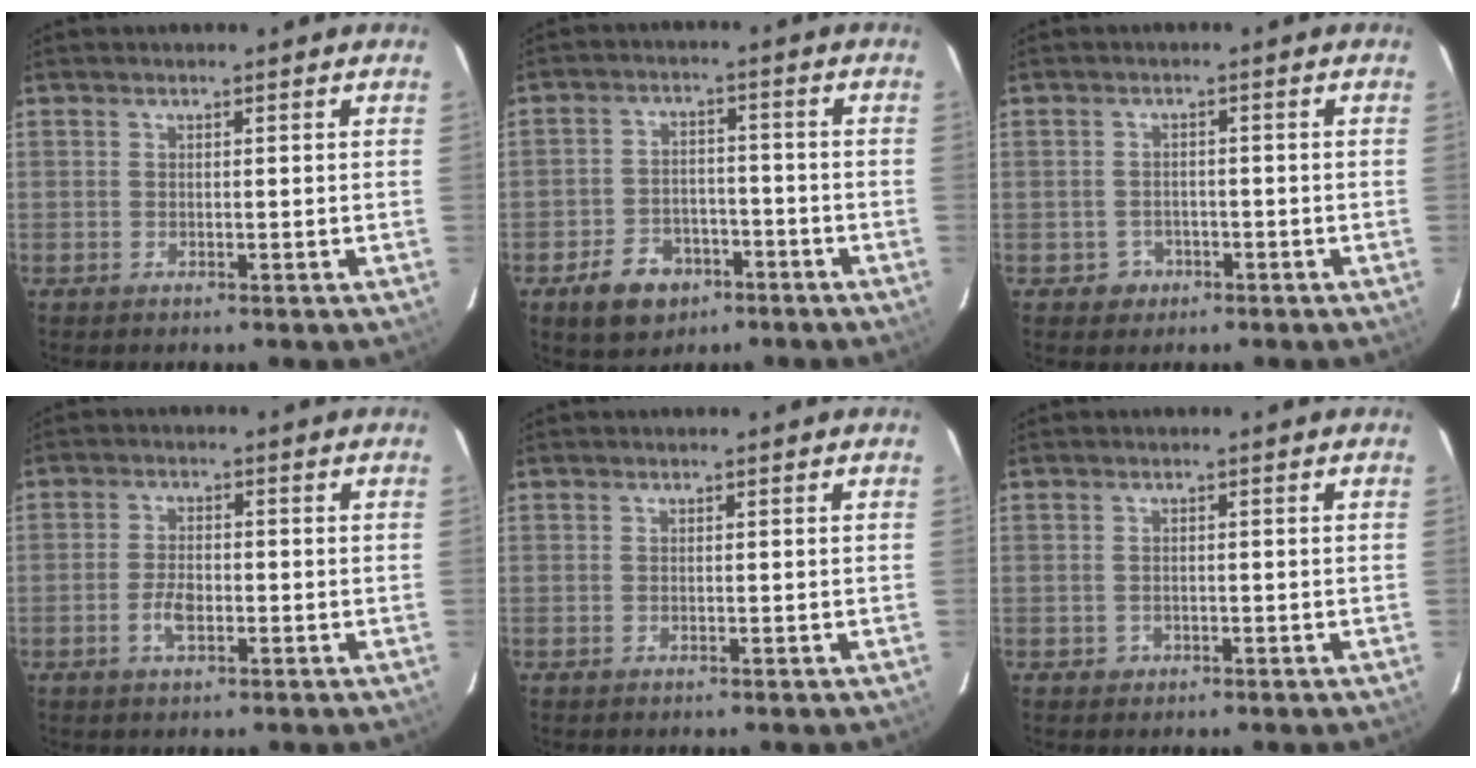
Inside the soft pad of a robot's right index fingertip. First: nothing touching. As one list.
[{"total": 9.4, "force": [-5.5, 6.5, 4.1], "torque": [-0.108, 0.017, -0.074]}, {"total": 3.3, "force": [-1.4, 3.0, 0.2], "torque": [-0.014, 0.008, -0.017]}, {"total": 4.0, "force": [-1.6, 2.1, 3.0], "torque": [-0.064, 0.001, -0.028]}, {"total": 0.0}, {"total": 1.5, "force": [-0.6, 1.3, 0.2], "torque": [-0.003, 0.002, -0.002]}]